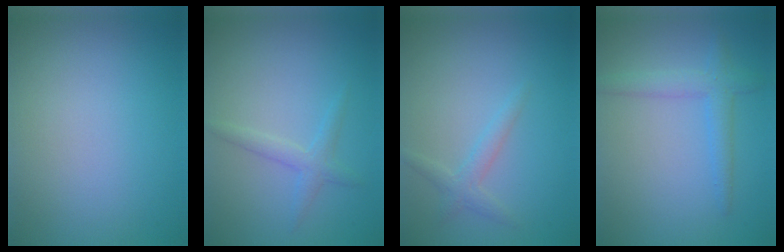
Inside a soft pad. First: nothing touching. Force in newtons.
{"total": 1.7, "press": 1.7, "slide": 0.1}
{"total": 1.7, "press": 1.7, "slide": 0.0}
{"total": 2.7, "press": 2.7, "slide": 0.0}